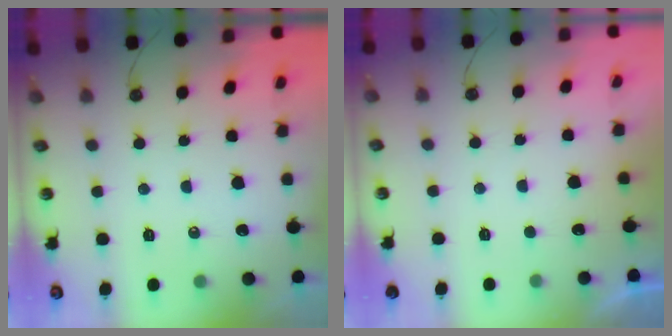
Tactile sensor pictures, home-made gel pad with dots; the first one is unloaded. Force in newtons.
{"total": 0.7, "press": 0.4, "slide": 0.5}